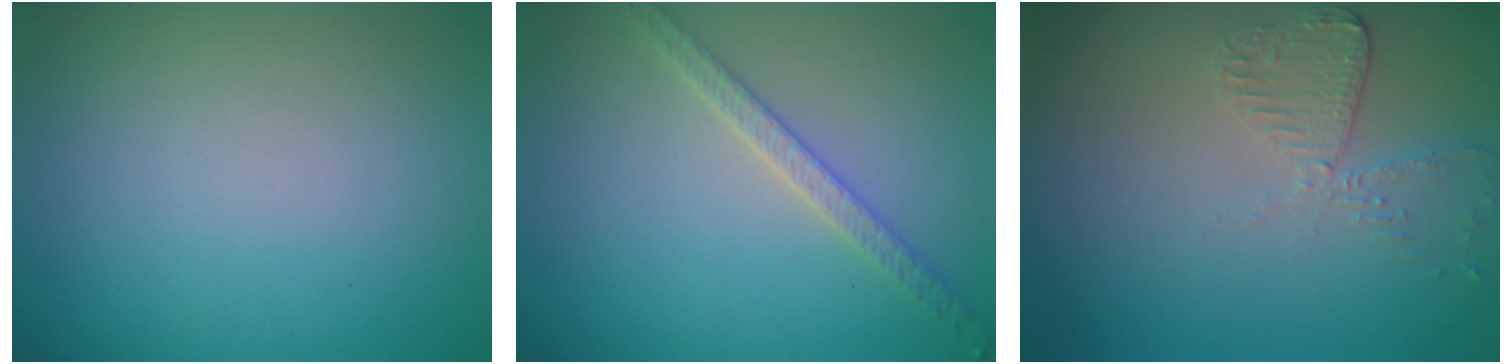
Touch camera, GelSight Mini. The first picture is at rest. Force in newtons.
{"total": 2.5, "press": 2.4, "slide": 0.4}
{"total": 2.6, "press": 2.3, "slide": 1.2}